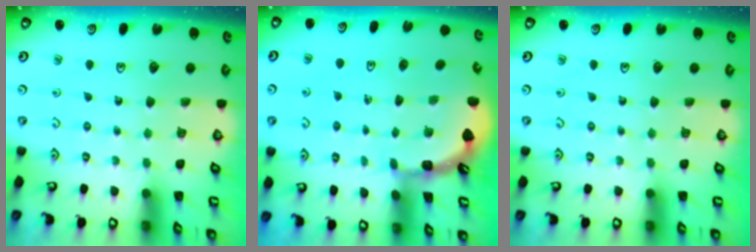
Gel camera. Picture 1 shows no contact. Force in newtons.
{"total": 1.7, "press": 1.7, "slide": 0.1}
{"total": 0.0}